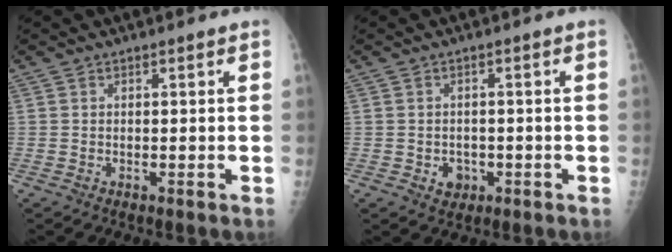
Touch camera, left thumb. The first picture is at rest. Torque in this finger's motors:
{"motor_torque": [-0.04, -0.08, 0.37, 0.22, 0.01]}